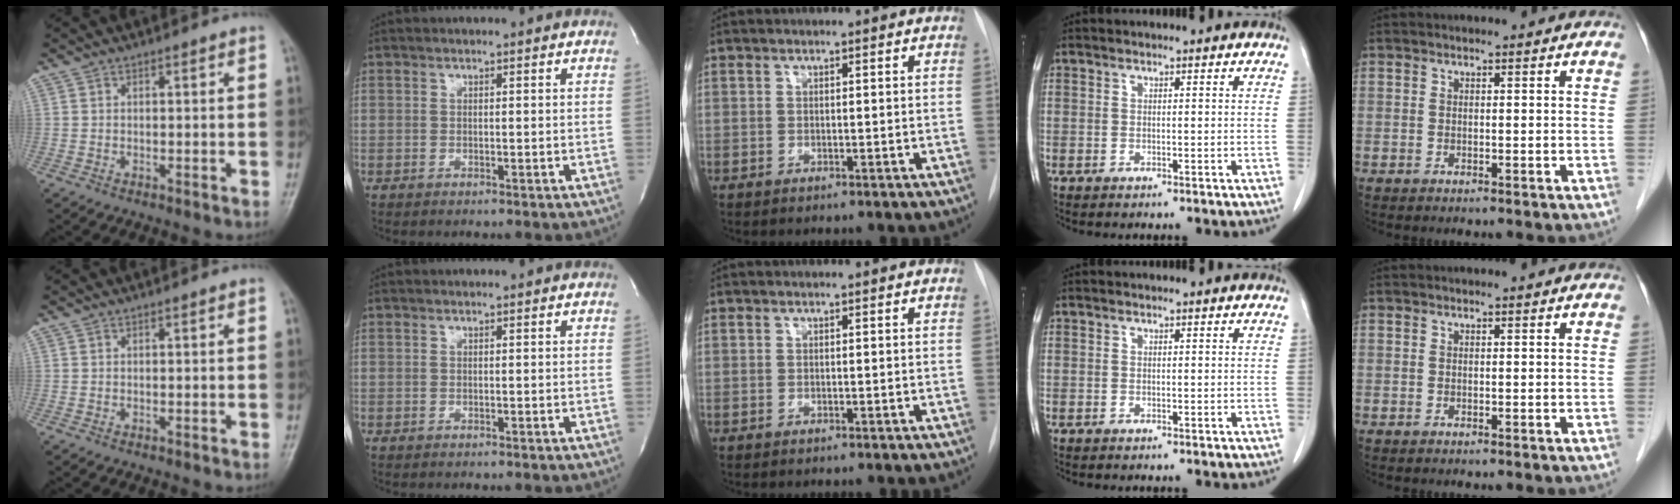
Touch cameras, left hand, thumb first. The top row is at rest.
{}